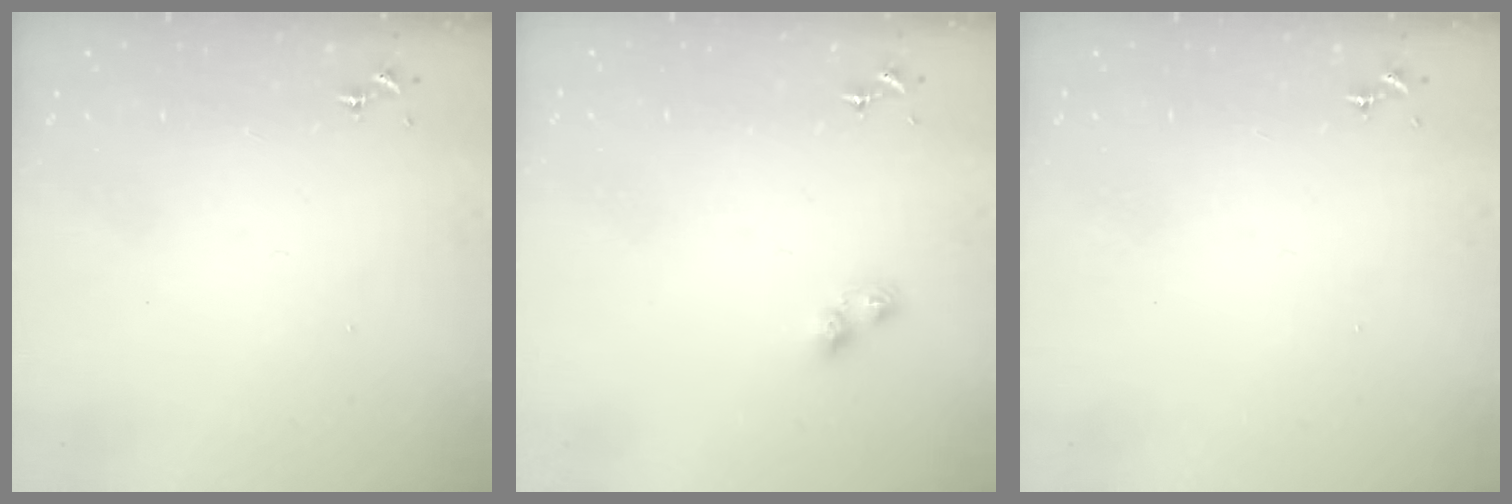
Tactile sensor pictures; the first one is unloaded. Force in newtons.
{"total": 5.9, "press": 5.9, "slide": 0.5}
{"total": 0.0}